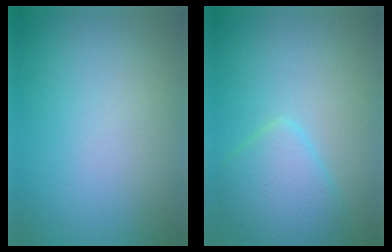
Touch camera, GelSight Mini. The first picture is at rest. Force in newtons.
{"total": 3.8, "press": 3.8, "slide": 0.2}